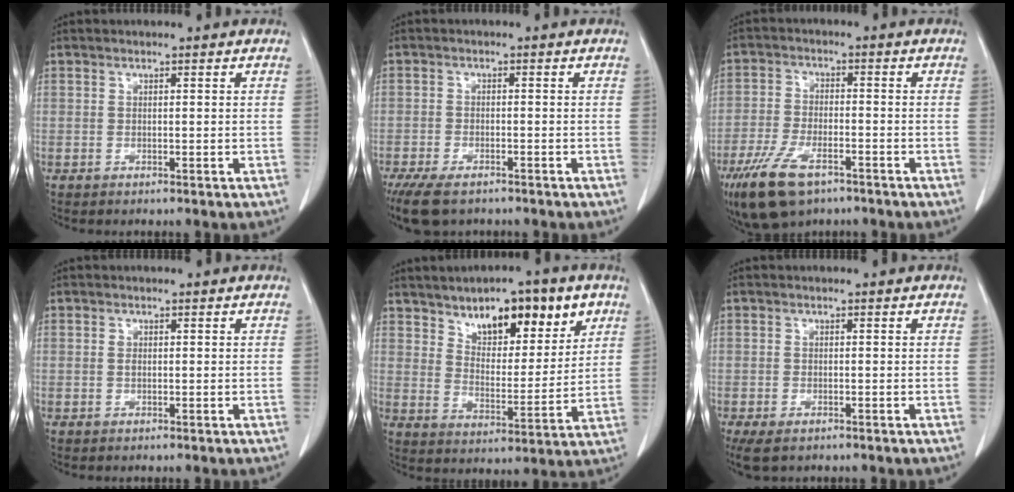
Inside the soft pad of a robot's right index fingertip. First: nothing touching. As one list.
[{"total": 8.6, "force": [-6.2, 3.8, 4.7], "torque": [-0.089, -0.011, -0.099]}, {"total": 11.5, "force": [-7.0, 4.8, 7.8], "torque": [-0.162, -0.013, -0.123]}, {"total": 1.1, "force": [0.1, 0.8, 0.8], "torque": [-0.019, 0.004, 0.002]}, {"total": 14.4, "force": [8.2, 5.9, 10.2], "torque": [-0.150, 0.010, 0.137]}, {"total": 5.9, "force": [-3.4, 3.1, 3.6], "torque": [-0.081, -0.012, -0.055]}]